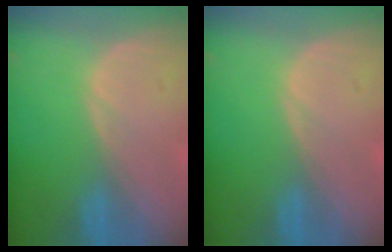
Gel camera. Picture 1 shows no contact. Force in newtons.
{"total": 0.0}